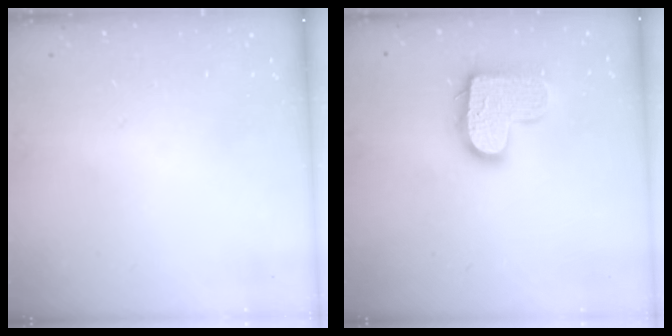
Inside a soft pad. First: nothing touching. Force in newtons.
{"total": 14.2, "press": 14.2, "slide": 0.8}